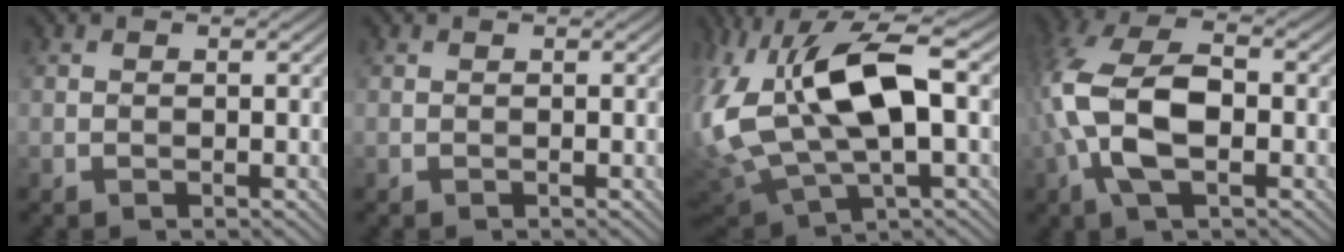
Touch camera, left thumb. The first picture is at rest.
{"total": 0.0}
{"total": 15.8, "force": [1.4, 8.2, 13.5], "torque": [-0.317, -0.006, 0.026]}
{"total": 10.9, "force": [-1.8, 5.4, 9.3], "torque": [-0.221, 0.008, -0.040]}